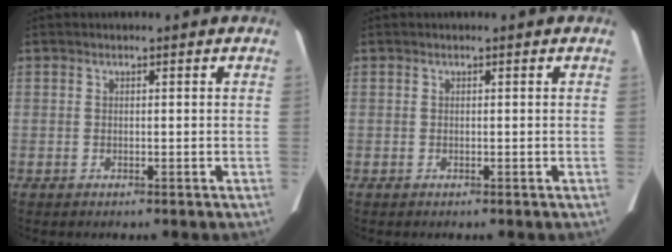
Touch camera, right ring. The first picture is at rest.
{"total": 0.0}